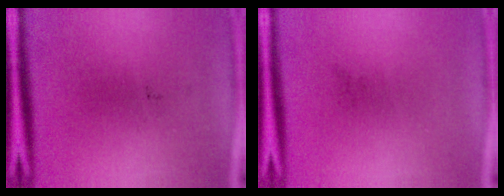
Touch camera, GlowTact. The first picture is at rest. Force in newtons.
{"total": 0.0}